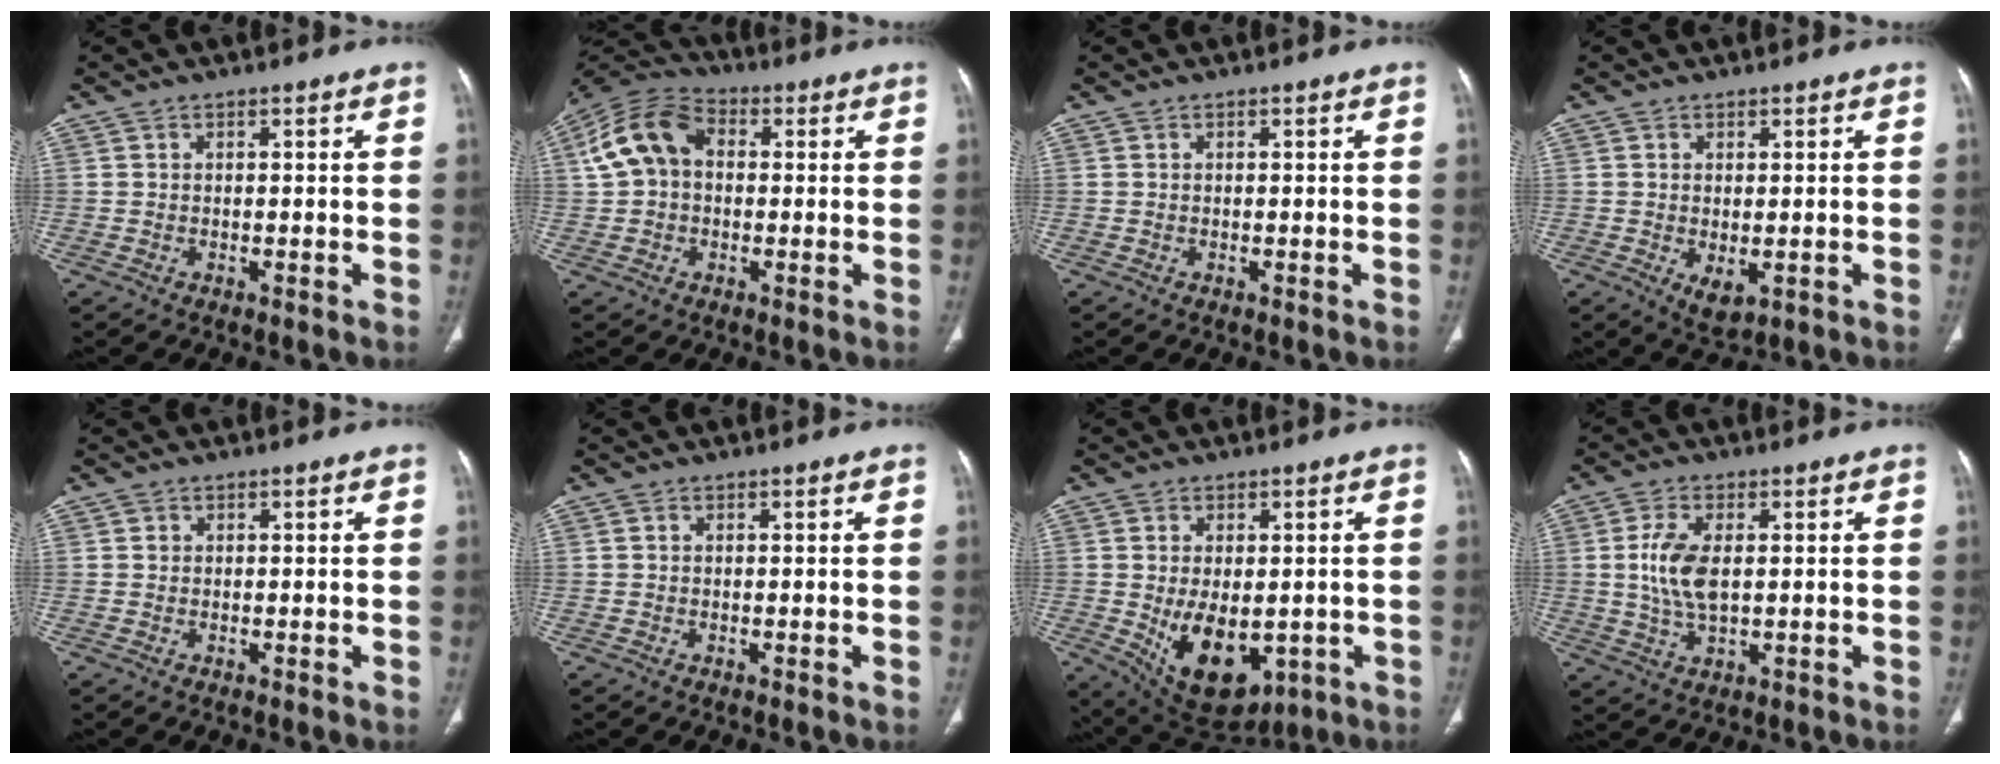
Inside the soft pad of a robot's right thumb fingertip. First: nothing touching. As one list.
[{"total": 11.3, "force": [1.4, 8.2, 7.6], "torque": [-0.141, 0.031, 0.013]}, {"total": 0.0}, {"total": 3.6, "force": [-0.8, 1.9, 3.0], "torque": [-0.048, -0.012, 0.000]}, {"total": 0.6, "force": [0.1, 0.6, 0.1], "torque": [0.001, 0.002, 0.003]}, {"total": 0.0}, {"total": 12.9, "force": [-2.5, 7.7, 10.0], "torque": [-0.141, -0.012, -0.011]}, {"total": 8.1, "force": [0.8, 4.1, 6.9], "torque": [-0.148, -0.005, 0.018]}]